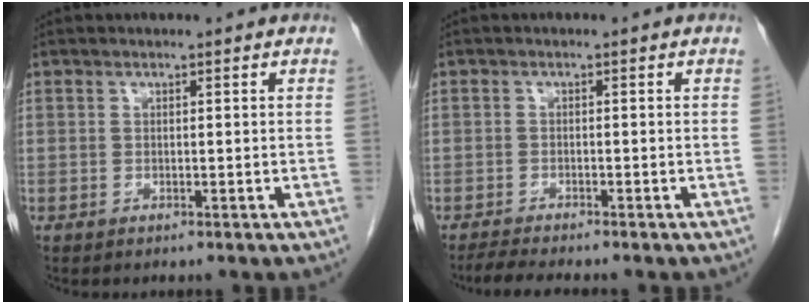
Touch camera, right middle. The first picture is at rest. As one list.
[{"total": 3.7, "force": [-3.3, -0.2, 1.7], "torque": [-0.031, -0.014, -0.055]}]